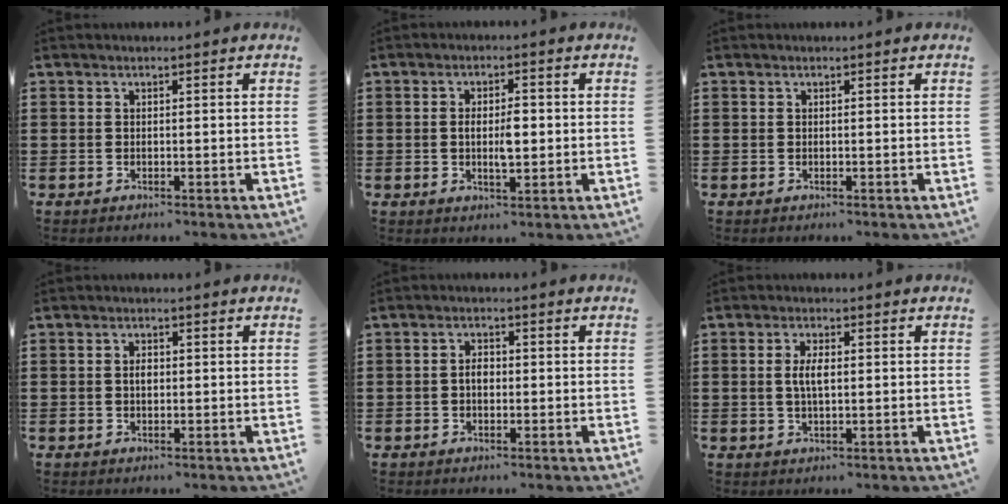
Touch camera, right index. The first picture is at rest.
{"total": 4.0, "force": [-0.1, 1.3, 3.8], "torque": [-0.069, 0.000, -0.003]}
{"total": 0.0}
{"total": 1.6, "force": [0.0, 0.9, 1.4], "torque": [-0.027, 0.005, -0.001]}
{"total": 2.1, "force": [-0.2, 1.2, 1.7], "torque": [-0.033, 0.005, -0.005]}
{"total": 3.5, "force": [0.2, 1.3, 3.2], "torque": [-0.072, 0.001, -0.001]}